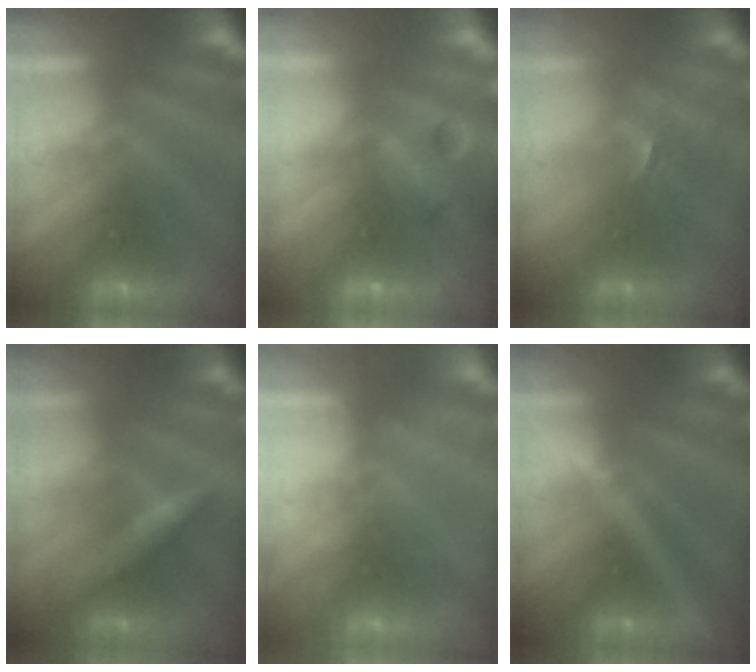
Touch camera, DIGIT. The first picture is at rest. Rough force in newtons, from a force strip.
{"total": 7.4}
{"total": 2.5}
{"total": 2.3}
{"total": 2.4}
{"total": 2.5}